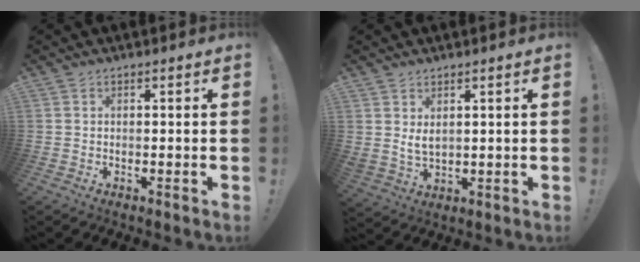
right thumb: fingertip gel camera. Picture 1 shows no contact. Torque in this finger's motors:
{"motor_torque": [0.48, 0.46, 0.45, 0.11, 0.03]}